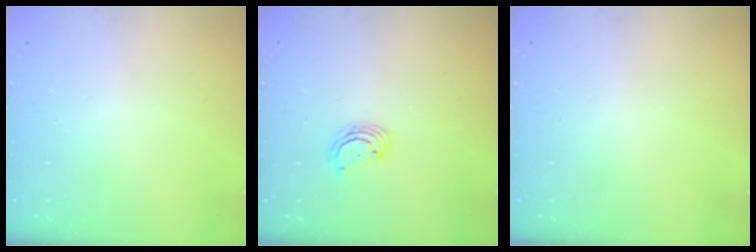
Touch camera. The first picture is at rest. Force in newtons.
{"total": 2.6, "press": 2.6, "slide": 0.2}
{"total": 0.0}